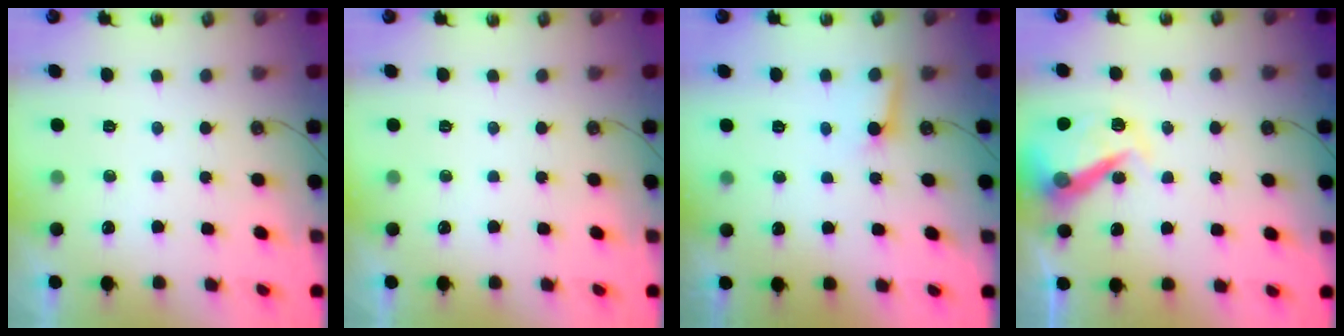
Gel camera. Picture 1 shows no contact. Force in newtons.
{"total": 0.0}
{"total": 3.0, "press": 3.0, "slide": 0.2}
{"total": 16.2, "press": 16.2, "slide": 0.3}